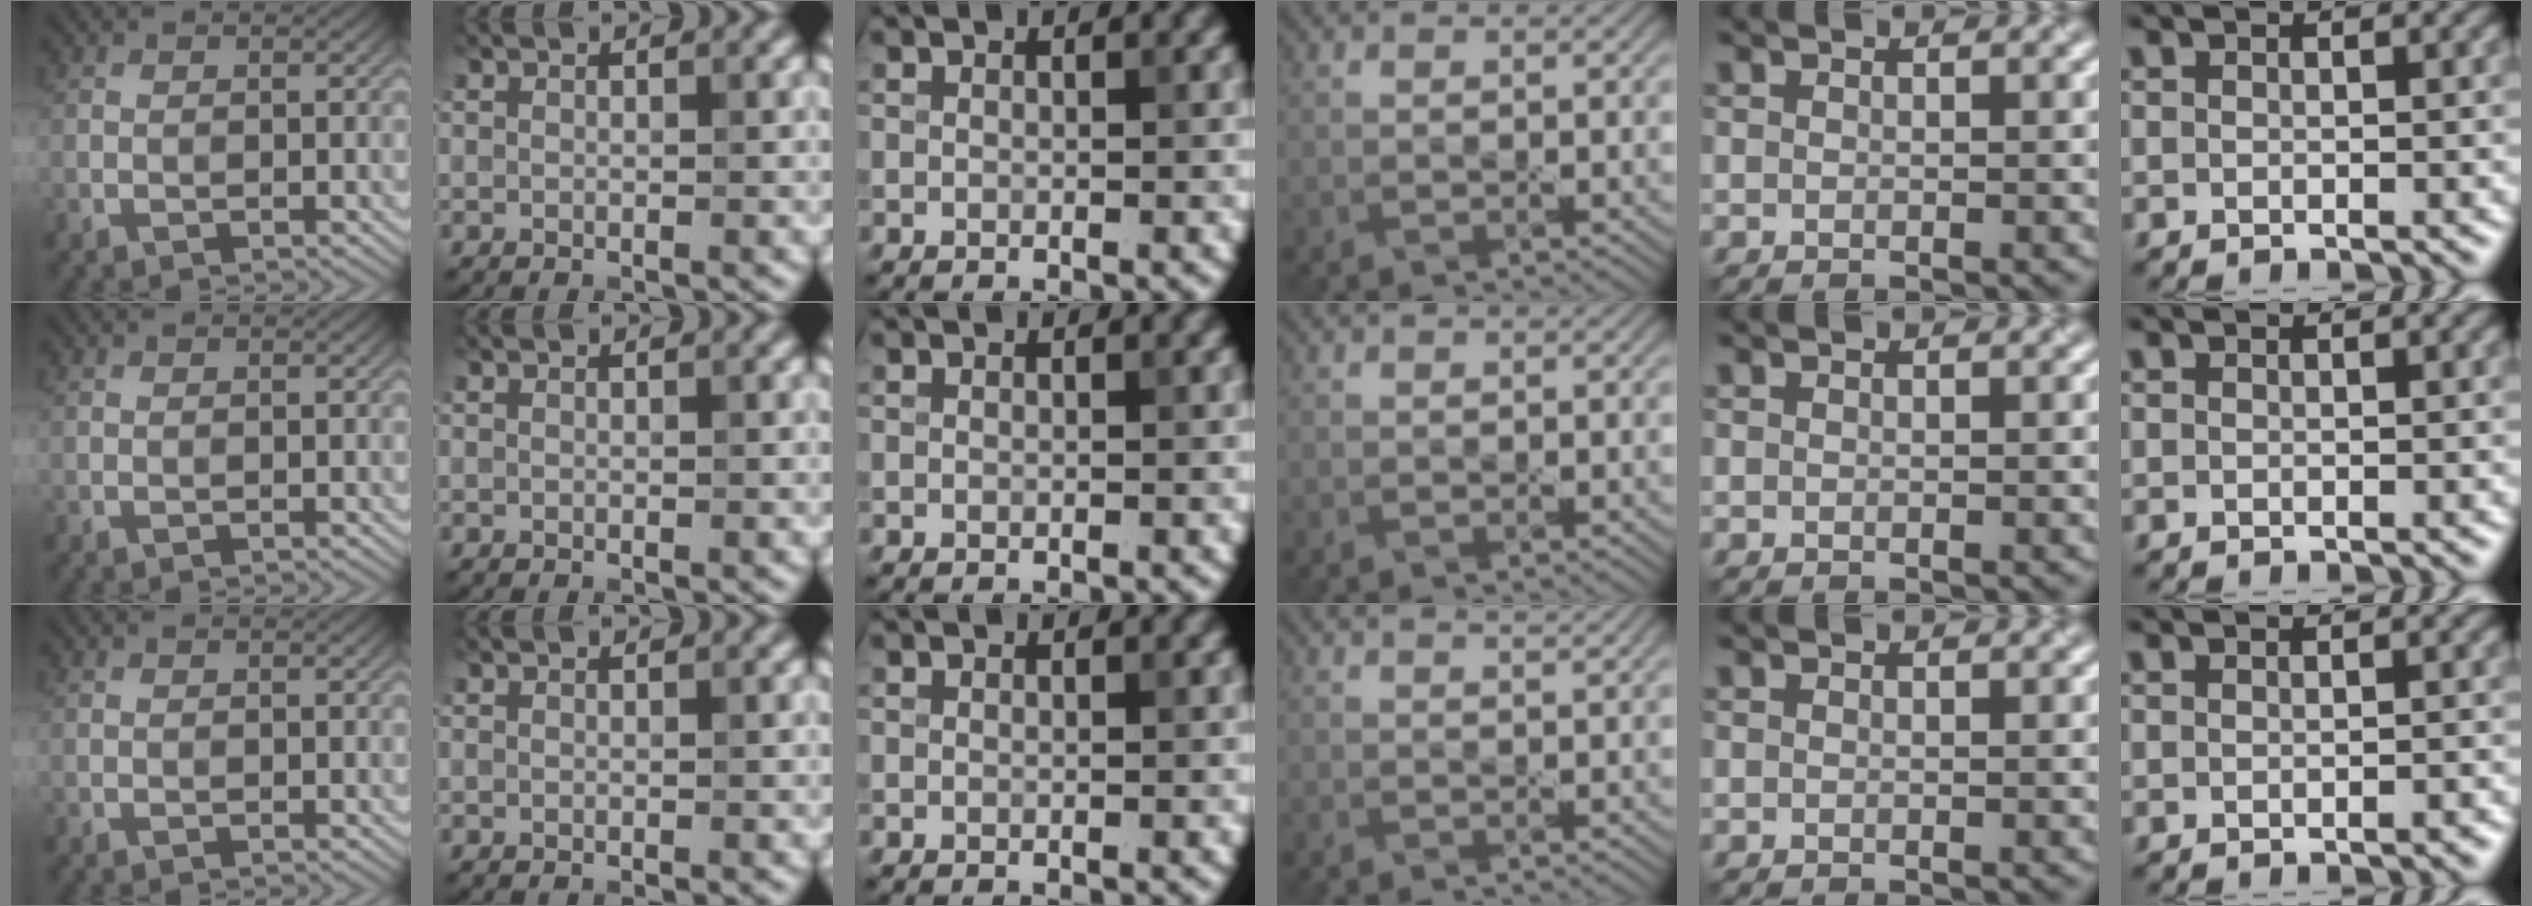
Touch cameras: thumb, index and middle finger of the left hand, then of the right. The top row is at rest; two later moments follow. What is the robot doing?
{"motion": "pour", "object": "sugar"}